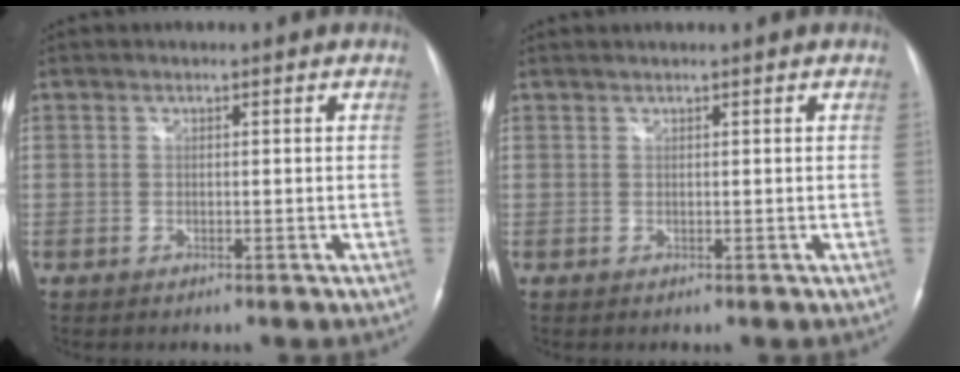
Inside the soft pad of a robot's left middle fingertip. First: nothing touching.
{"total": 0.8, "force": [0.6, -0.3, 0.4], "torque": [-0.007, 0.015, 0.016]}